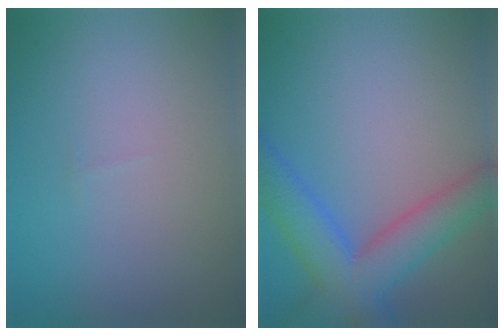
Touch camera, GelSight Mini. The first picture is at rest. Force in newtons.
{"total": 7.0, "press": 7.0, "slide": 0.4}